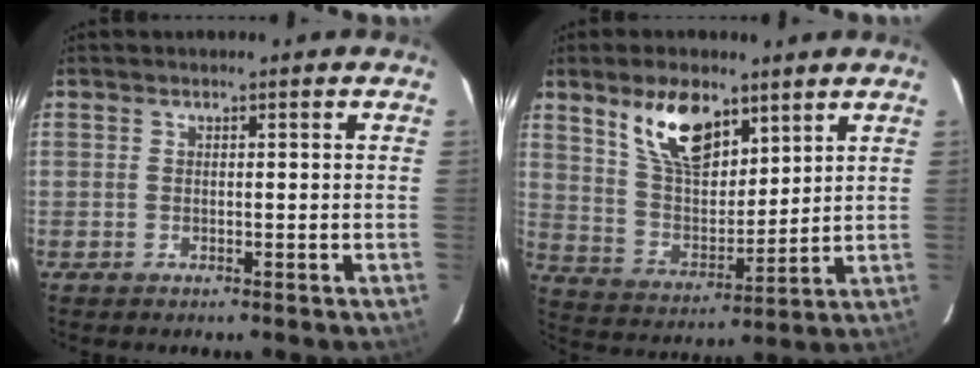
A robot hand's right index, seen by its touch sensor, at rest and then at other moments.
{"total": 13.2, "force": [8.0, 6.4, 8.3], "torque": [-0.149, 0.004, 0.158]}